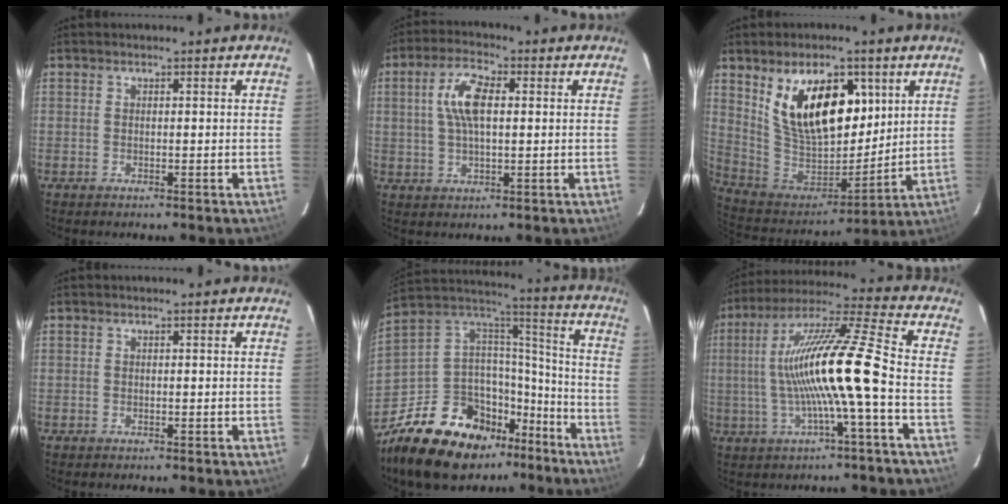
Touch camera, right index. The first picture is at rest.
{"total": 7.9, "force": [1.5, 3.4, 7.0], "torque": [-0.139, 0.015, 0.030]}
{"total": 19.2, "force": [7.7, 10.5, 14.2], "torque": [-0.256, 0.005, 0.159]}
{"total": 0.0}
{"total": 23.7, "force": [-15.6, 13.3, 11.9], "torque": [-0.255, 0.040, -0.240]}
{"total": 15.7, "force": [-2.3, -0.4, 15.6], "torque": [-0.287, 0.007, -0.039]}